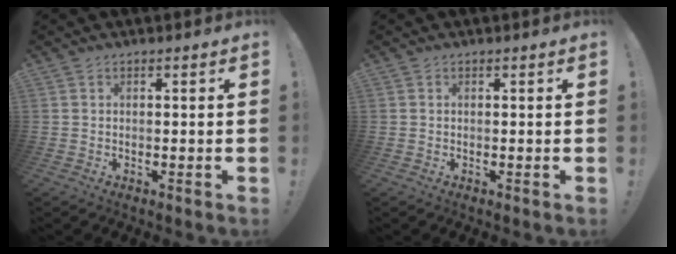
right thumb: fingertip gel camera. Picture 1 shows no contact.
{"total": 0.0}